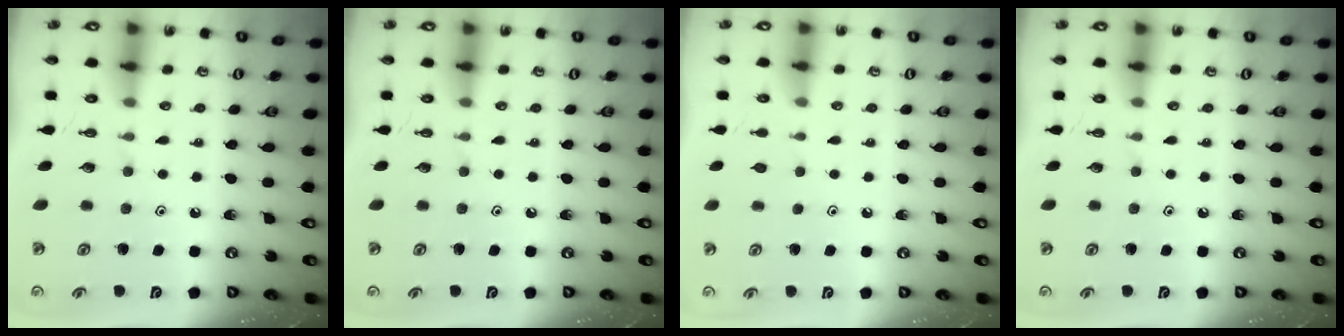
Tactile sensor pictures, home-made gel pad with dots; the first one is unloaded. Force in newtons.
{"total": 0.0}
{"total": 0.8, "press": 0.7, "slide": 0.3}
{"total": 0.0}